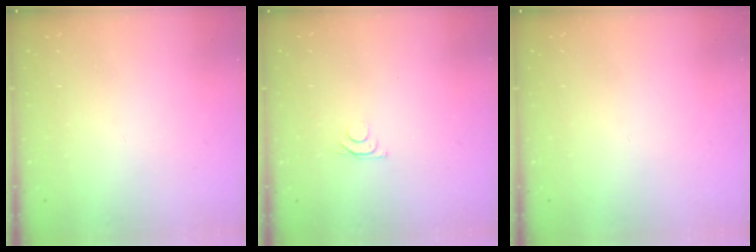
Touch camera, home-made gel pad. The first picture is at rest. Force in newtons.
{"total": 4.2, "press": 4.1, "slide": 0.5}
{"total": 0.0}